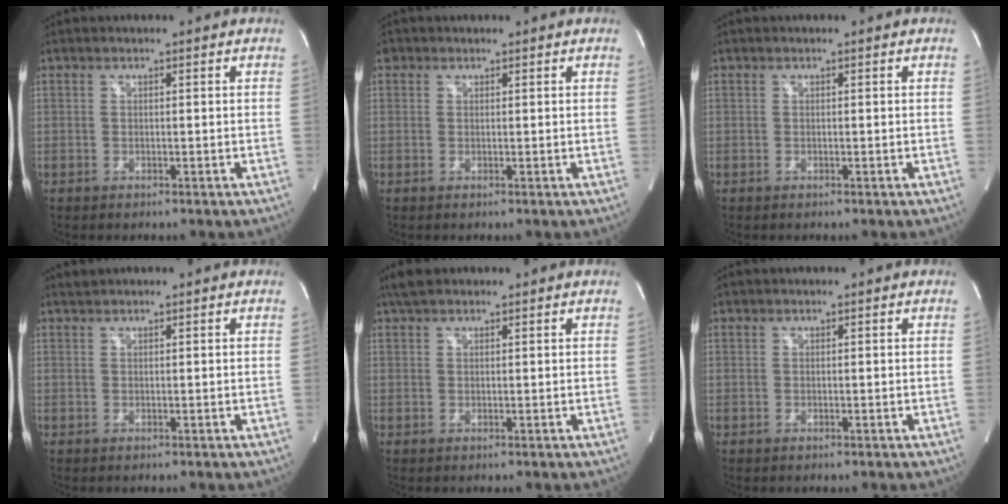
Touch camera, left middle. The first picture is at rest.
{"total": 0.9, "force": [0.5, 0.7, 0.0], "torque": [0.006, 0.004, 0.004]}
{"total": 0.0}
{"total": 0.5, "force": [0.5, -0.1, -0.1], "torque": [-0.005, 0.006, 0.015]}
{"total": 2.7, "force": [2.2, 1.1, 1.1], "torque": [-0.020, 0.017, 0.038]}
{"total": 0.0}